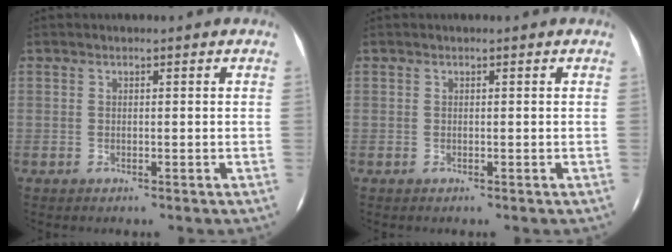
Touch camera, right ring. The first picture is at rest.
{"total": 0.0}